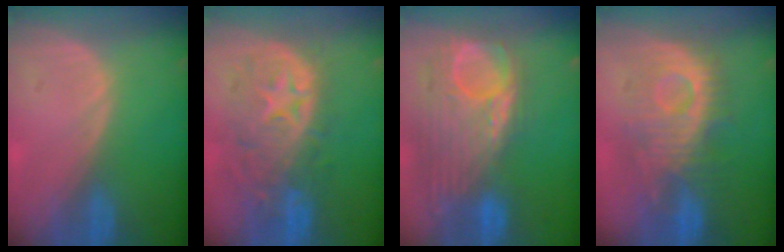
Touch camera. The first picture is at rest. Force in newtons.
{"total": 11.2, "press": 9.8, "slide": 5.3}
{"total": 12.5, "press": 10.6, "slide": 6.6}
{"total": 9.9, "press": 9.8, "slide": 1.8}